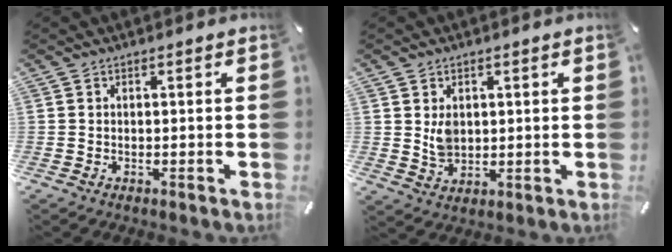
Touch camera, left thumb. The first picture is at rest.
{"total": 4.5, "force": [1.5, 3.6, 2.2], "torque": [-0.031, -0.003, 0.028]}